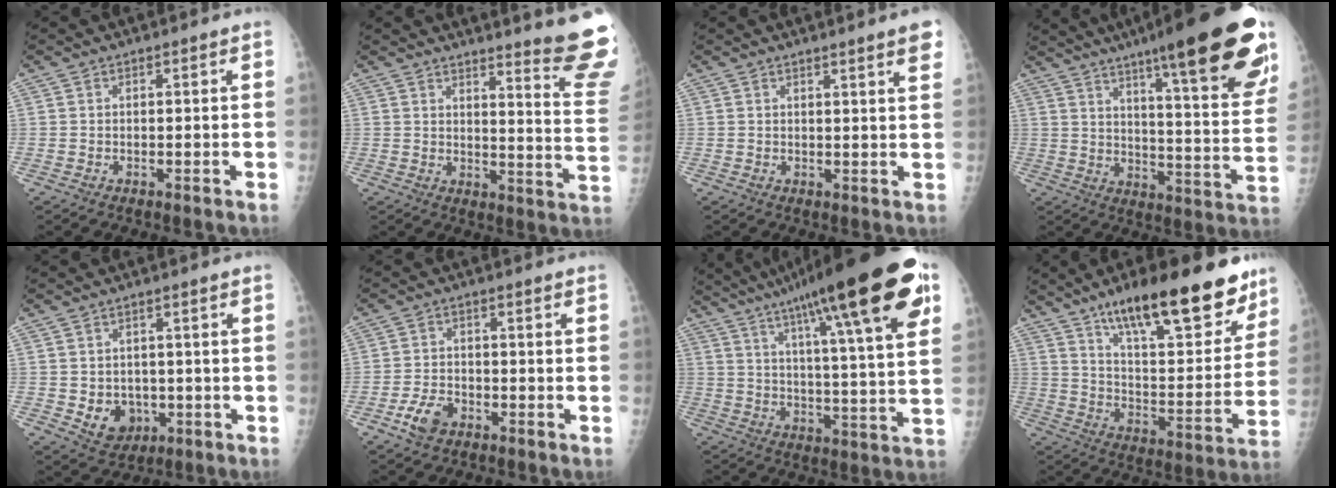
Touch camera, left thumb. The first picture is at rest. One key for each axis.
{"total": 15.6, "fx": 13.6, "fy": -0.1, "fz": 7.6, "tx": -0.081, "ty": -0.162, "tz": 0.153}
{"total": 4.2, "fx": 3.0, "fy": 0.0, "fz": 3.0, "tx": -0.036, "ty": -0.012, "tz": 0.034}
{"total": 27.3, "fx": 17.2, "fy": 4.3, "fz": 20.7, "tx": -0.269, "ty": -0.061, "tz": 0.241}
{"total": 6.5, "fx": -1.4, "fy": 5.4, "fz": 3.3, "tx": -0.024, "ty": 0.004, "tz": -0.006}
{"total": 5.3, "fx": -3.0, "fy": 3.3, "fz": 2.9, "tx": -0.053, "ty": 0.016, "tz": -0.053}
{"total": 27.2, "fx": 14.5, "fy": 4.4, "fz": 22.6, "tx": -0.341, "ty": -0.017, "tz": 0.213}
{"total": 25.6, "fx": 17.1, "fy": 8.0, "fz": 17.4, "tx": -0.217, "ty": -0.064, "tz": 0.266}